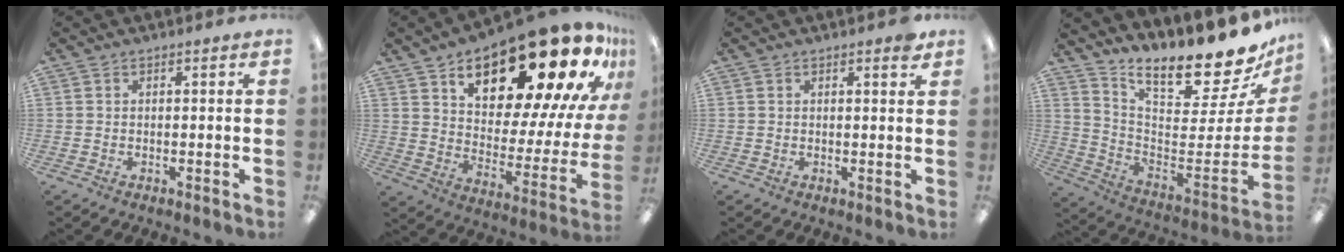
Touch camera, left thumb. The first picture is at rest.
{"total": 25.5, "force": [16.5, 9.8, 16.8], "torque": [-0.227, -0.114, 0.269]}
{"total": 1.6, "force": [1.3, 0.3, 0.9], "torque": [-0.004, -0.006, 0.020]}
{"total": 16.3, "force": [14.6, 2.9, 6.7], "torque": [-0.071, -0.144, 0.230]}